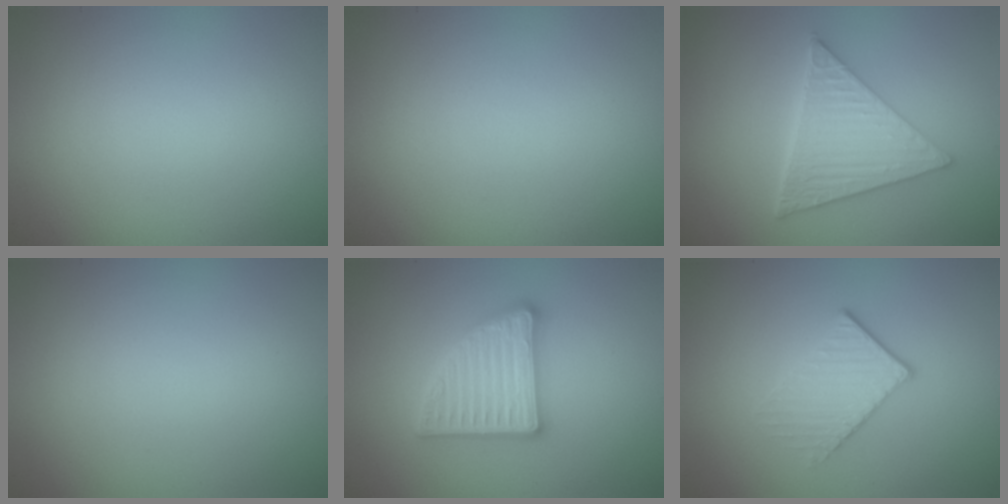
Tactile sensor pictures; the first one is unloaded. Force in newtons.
{"total": 0.0}
{"total": 6.0, "press": 4.5, "slide": 4.0}
{"total": 0.0}
{"total": 5.0, "press": 4.9, "slide": 0.8}
{"total": 2.2, "press": 1.9, "slide": 1.2}